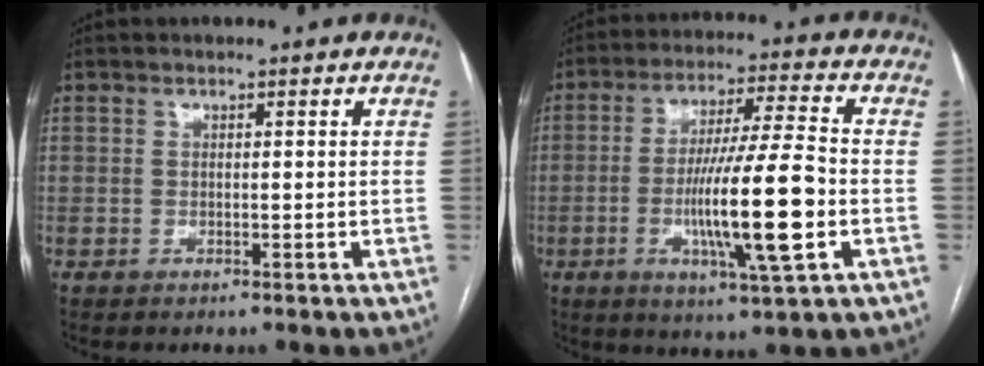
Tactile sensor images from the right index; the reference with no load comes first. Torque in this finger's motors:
{"motor_torque": [2.11, -0.03, 1.05, 0.21]}